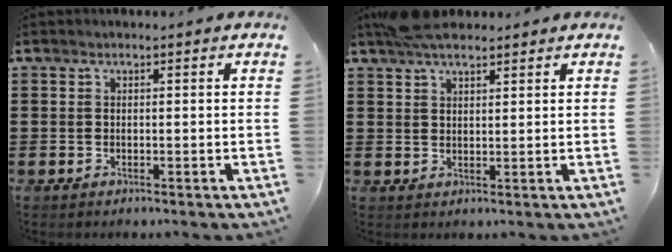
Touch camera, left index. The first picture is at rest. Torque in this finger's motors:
{"motor_torque": [0.44, -0.09, 0.26, 0.03]}